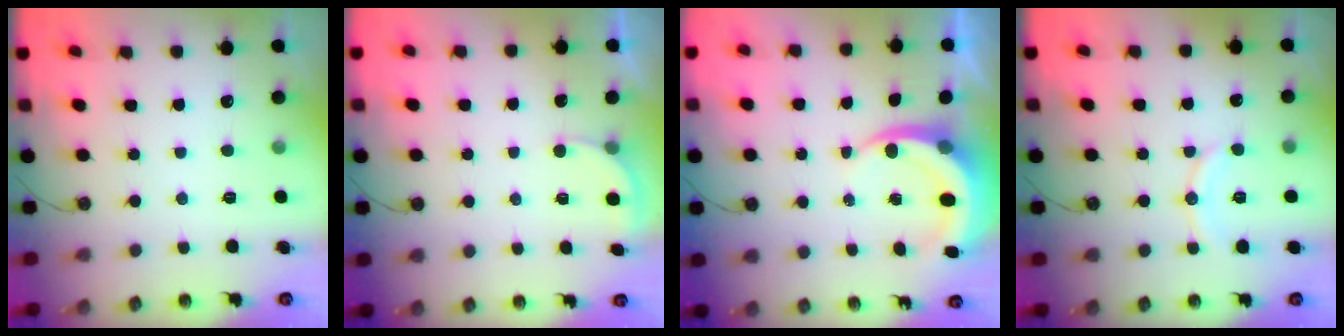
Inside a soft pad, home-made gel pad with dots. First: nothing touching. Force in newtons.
{"total": 2.5, "press": 2.5, "slide": 0.2}
{"total": 5.9, "press": 5.9, "slide": 0.3}
{"total": 7.6, "press": 7.5, "slide": 0.8}